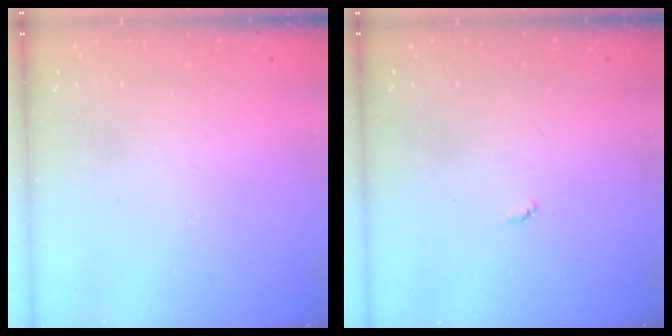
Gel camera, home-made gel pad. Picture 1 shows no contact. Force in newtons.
{"total": 3.1, "press": 3.1, "slide": 0.4}